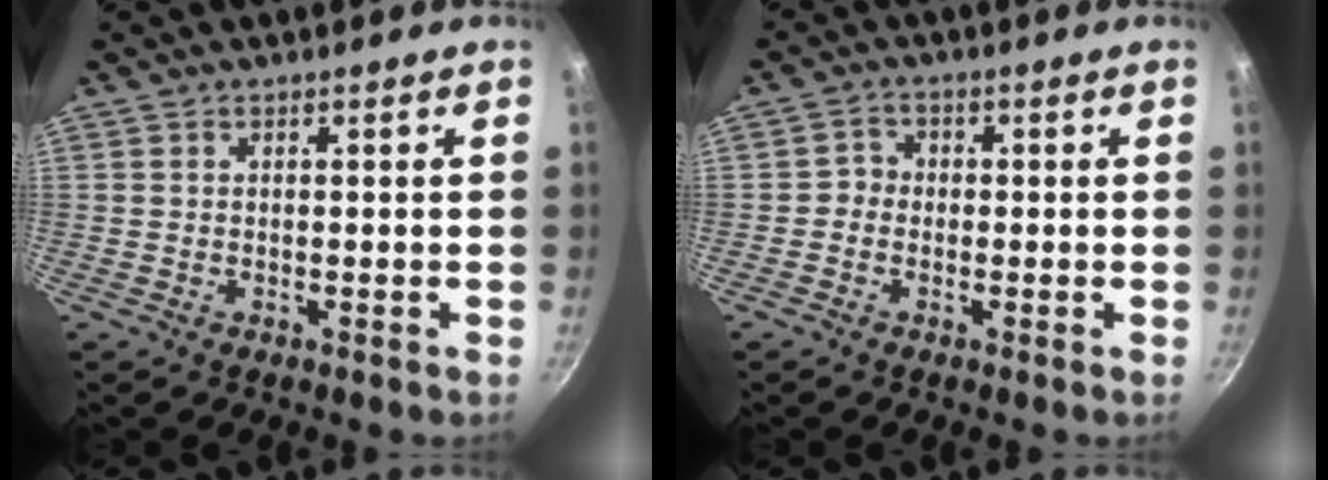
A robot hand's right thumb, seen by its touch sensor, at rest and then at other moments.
{"total": 2.5, "force": [-0.7, 2.3, 0.7], "torque": [0.006, 0.011, -0.021]}